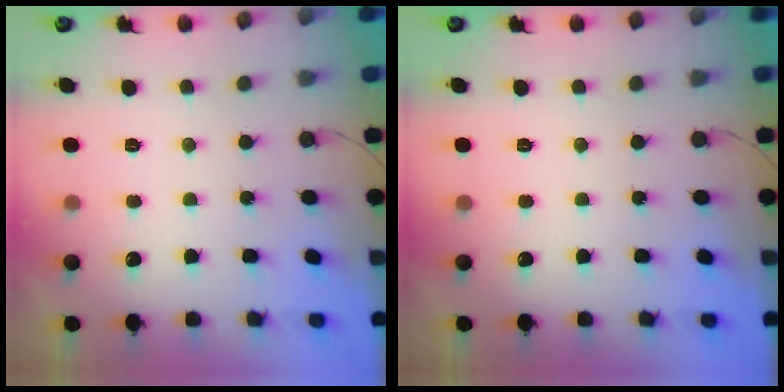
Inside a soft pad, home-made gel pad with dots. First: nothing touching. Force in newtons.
{"total": 0.0}